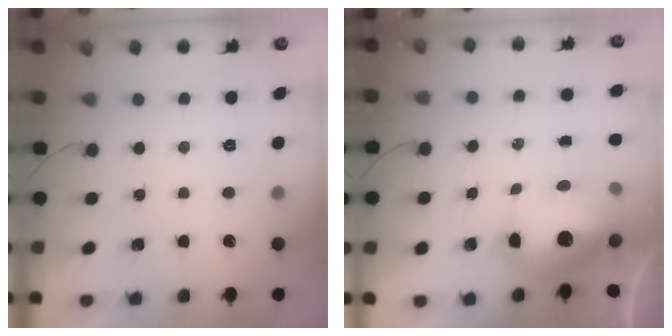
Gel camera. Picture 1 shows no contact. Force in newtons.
{"total": 12.5, "press": 12.2, "slide": 2.7}